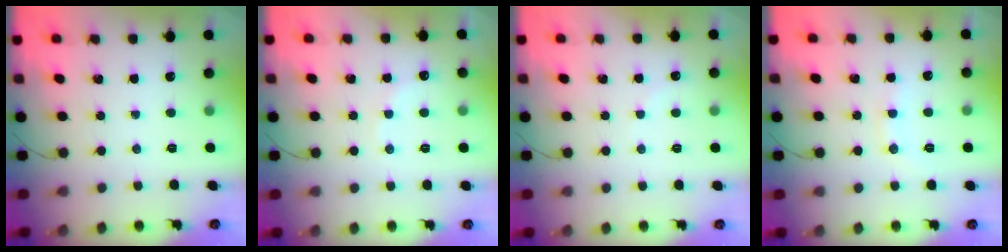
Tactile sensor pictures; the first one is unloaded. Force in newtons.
{"total": 5.3, "press": 5.2, "slide": 1.0}
{"total": 4.8, "press": 4.6, "slide": 1.5}
{"total": 7.3, "press": 7.2, "slide": 1.4}